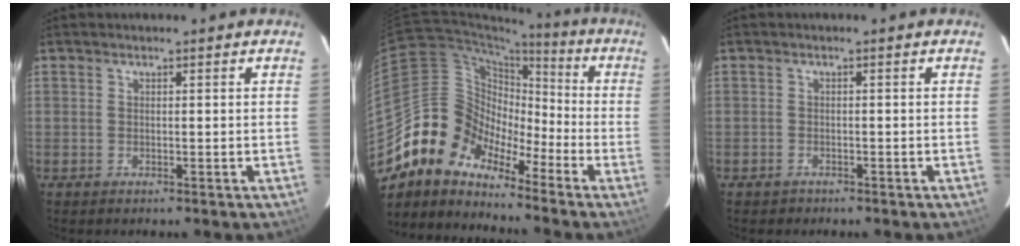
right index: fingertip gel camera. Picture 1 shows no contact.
{"total": 11.9, "force": [-9.4, 6.7, 2.9], "torque": [-0.058, 0.036, -0.202]}
{"total": 1.5, "force": [-1.0, 1.0, 0.1], "torque": [-0.005, 0.005, -0.013]}